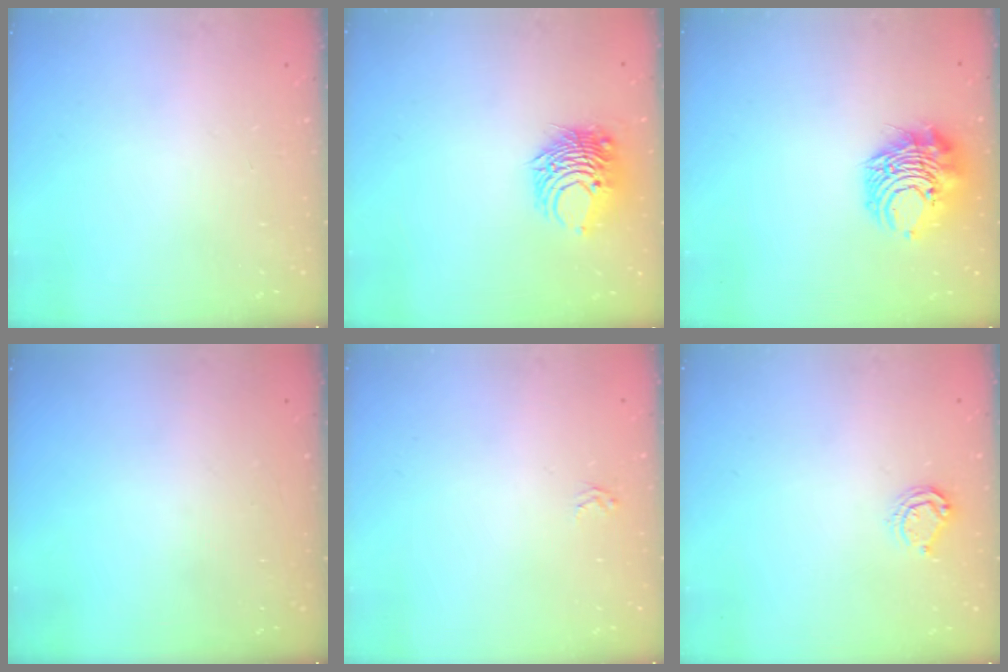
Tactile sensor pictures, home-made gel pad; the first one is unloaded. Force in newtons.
{"total": 8.2, "press": 8.2, "slide": 0.7}
{"total": 9.9, "press": 9.9, "slide": 1.0}
{"total": 0.0}
{"total": 1.9, "press": 1.9, "slide": 0.2}
{"total": 5.4, "press": 5.4, "slide": 0.7}